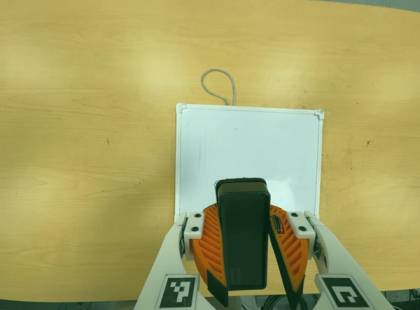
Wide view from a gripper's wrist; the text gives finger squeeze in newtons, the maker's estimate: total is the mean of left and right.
{"total": 9.2, "left": 9.5, "right": 8.9}